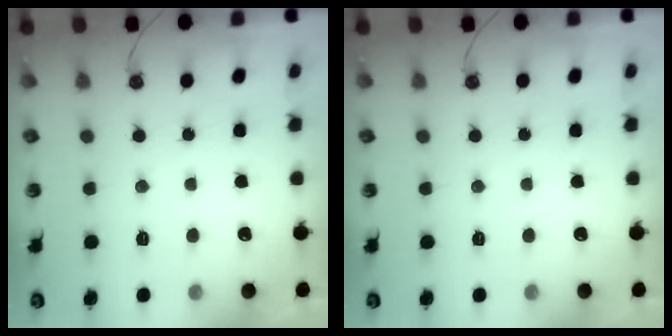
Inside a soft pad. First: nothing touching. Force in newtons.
{"total": 0.0}